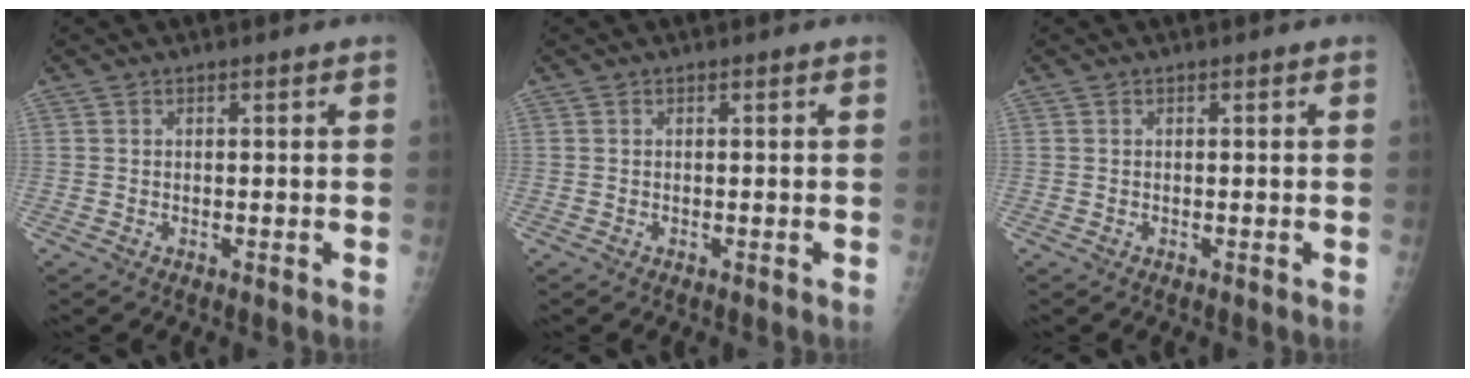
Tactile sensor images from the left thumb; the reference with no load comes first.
{"total": 0.0}
{"total": 0.0}